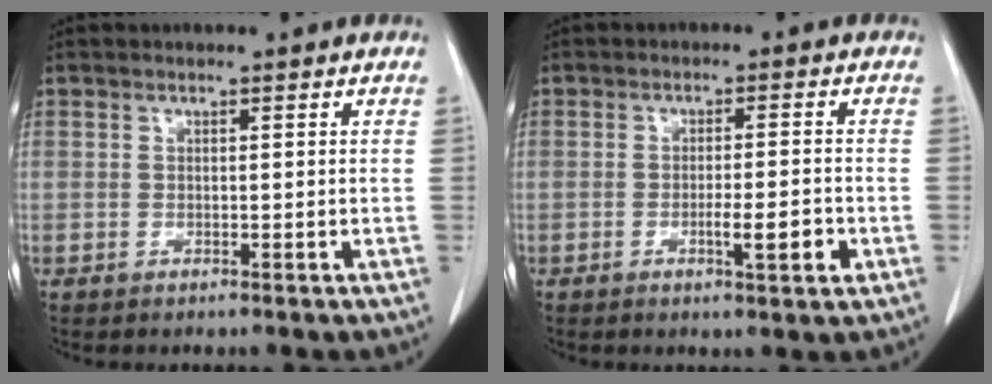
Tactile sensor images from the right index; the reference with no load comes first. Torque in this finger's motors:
{"motor_torque": [0.30, -0.18, 0.05, 0.06]}